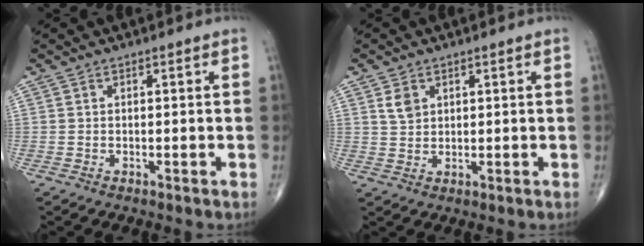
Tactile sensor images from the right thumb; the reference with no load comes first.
{"total": 3.1, "force": [1.4, 2.3, 1.6], "torque": [-0.020, -0.007, 0.030]}